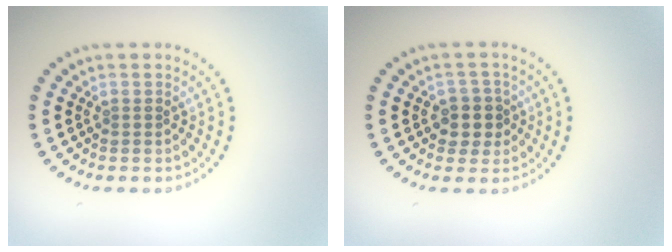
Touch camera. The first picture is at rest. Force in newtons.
{"total": 2.6, "press": 2.3, "slide": 1.1}